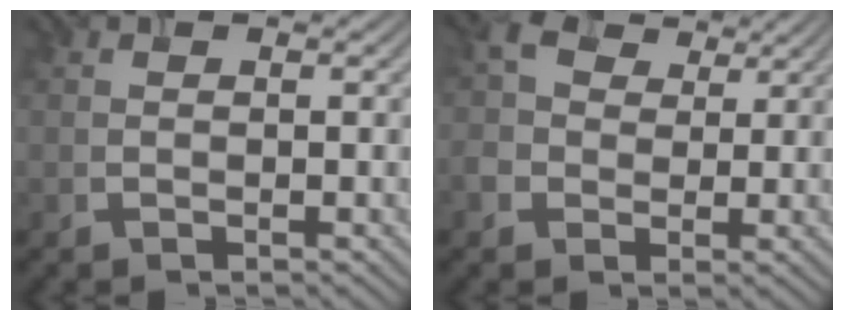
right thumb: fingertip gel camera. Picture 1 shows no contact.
{"total": 3.1, "force": [0.8, 3.0, 0.7], "torque": [-0.025, 0.003, 0.015]}